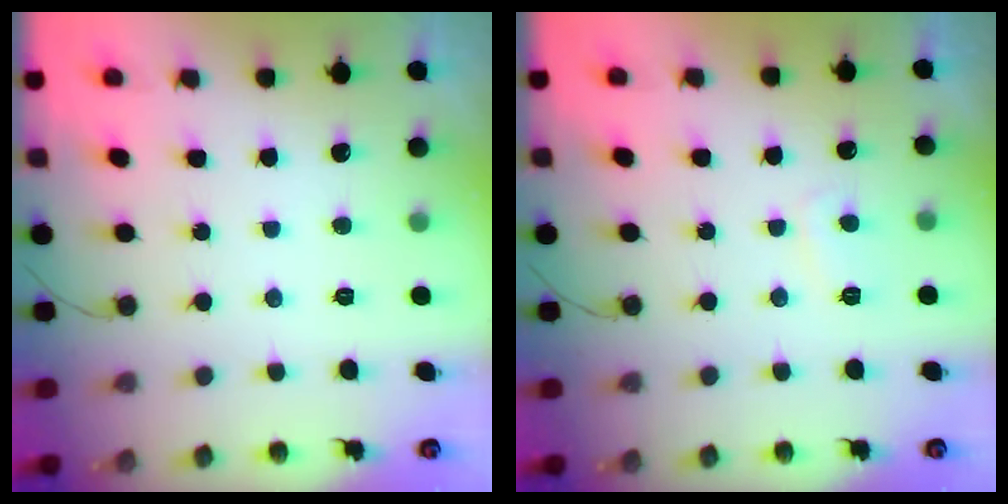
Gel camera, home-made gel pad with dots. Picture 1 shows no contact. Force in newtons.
{"total": 2.8, "press": 2.7, "slide": 0.6}